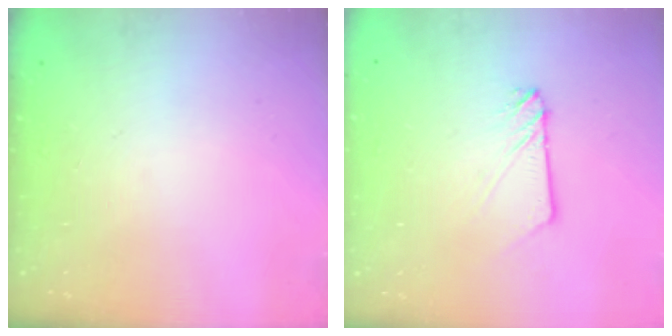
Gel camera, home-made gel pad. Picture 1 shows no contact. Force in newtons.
{"total": 3.2, "press": 3.2, "slide": 0.2}